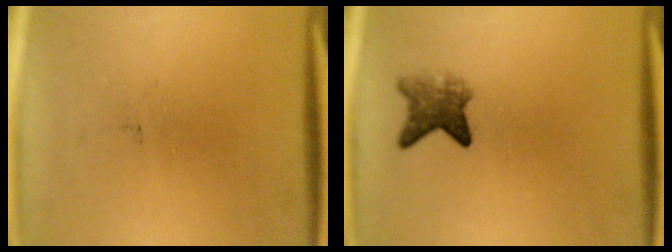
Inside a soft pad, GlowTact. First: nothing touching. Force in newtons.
{"total": 3.9}